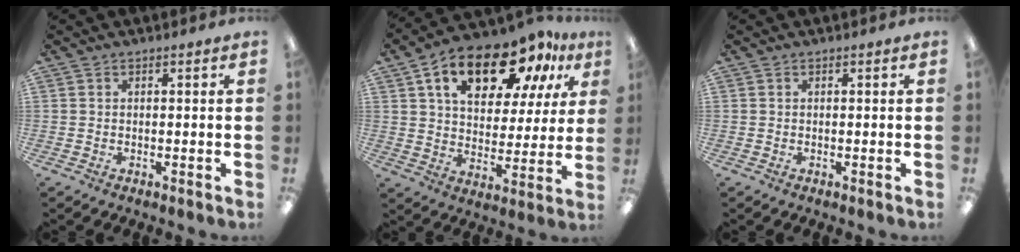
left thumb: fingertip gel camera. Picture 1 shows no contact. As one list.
[{"total": 19.1, "force": [11.1, 9.9, 12.0], "torque": [-0.200, -0.035, 0.190]}, {"total": 0.0}]